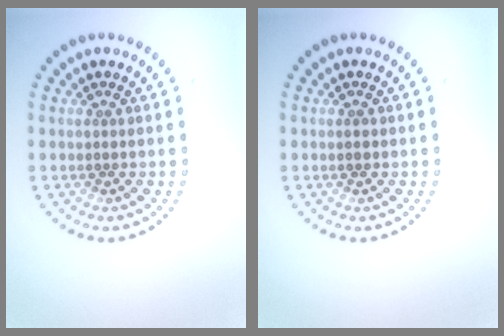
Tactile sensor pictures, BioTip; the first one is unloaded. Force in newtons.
{"total": 0.9, "press": 0.9, "slide": 0.3}